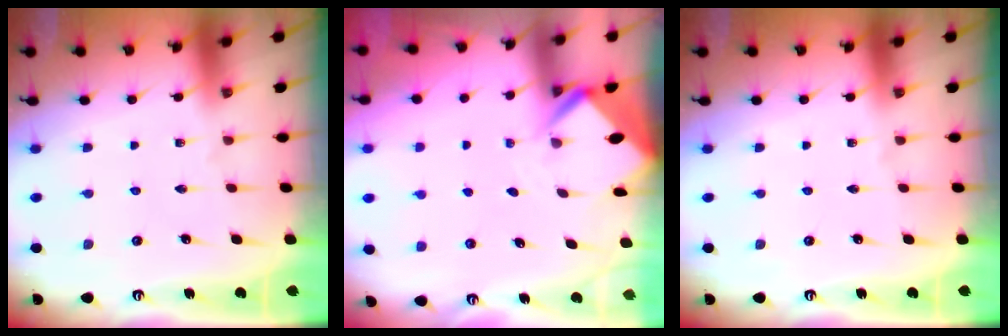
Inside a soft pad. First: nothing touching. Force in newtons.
{"total": 3.3, "press": 3.3, "slide": 0.2}
{"total": 0.0}